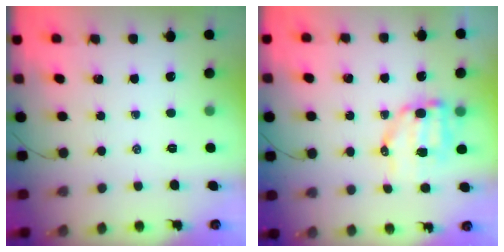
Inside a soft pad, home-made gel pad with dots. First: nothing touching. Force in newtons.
{"total": 9.2, "press": 9.0, "slide": 1.6}